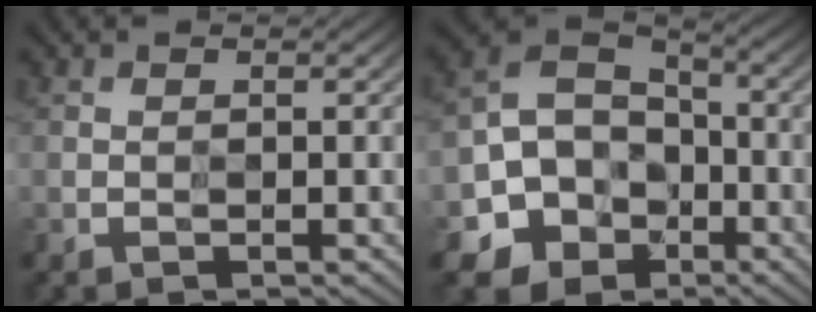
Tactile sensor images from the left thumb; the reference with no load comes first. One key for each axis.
{"total": 8.7, "fx": -3.3, "fy": 7.4, "fz": 3.1, "tx": -0.070, "ty": -0.009, "tz": -0.079}